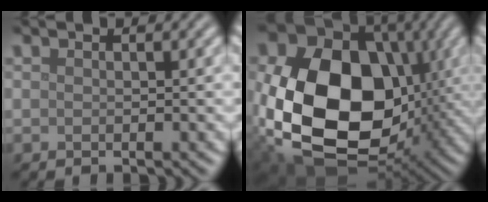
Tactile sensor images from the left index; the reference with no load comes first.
{"total": 19.7, "force": [-0.3, 14.7, 13.1], "torque": [-0.279, -0.048, 0.008]}